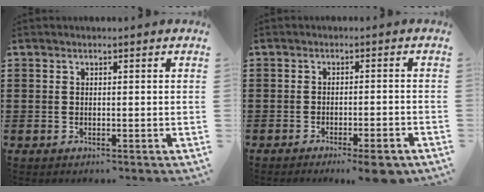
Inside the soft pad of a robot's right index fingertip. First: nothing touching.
{"total": 3.3, "force": [-2.7, 0.0, 1.9], "torque": [-0.032, -0.003, -0.050]}